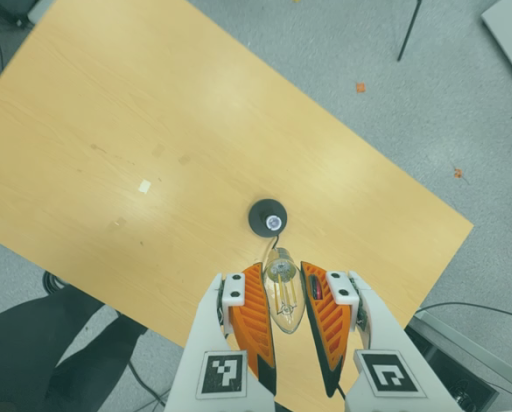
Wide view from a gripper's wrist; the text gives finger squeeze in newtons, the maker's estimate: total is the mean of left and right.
{"total": 14.3, "left": 15.7, "right": 13.0}